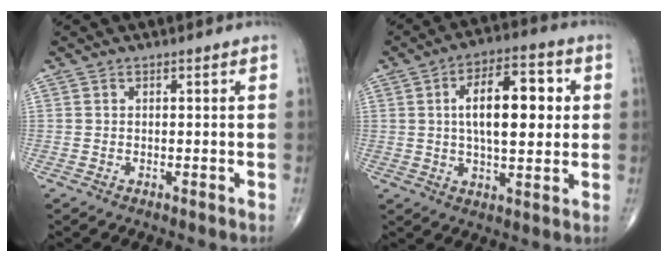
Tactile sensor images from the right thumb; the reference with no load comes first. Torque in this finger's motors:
{"motor_torque": [0.03, 0.54, 0.90, 0.12, 0.15]}